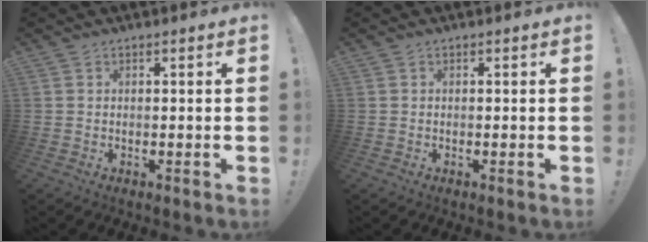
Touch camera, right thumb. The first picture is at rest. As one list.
[{"total": 0.0}]